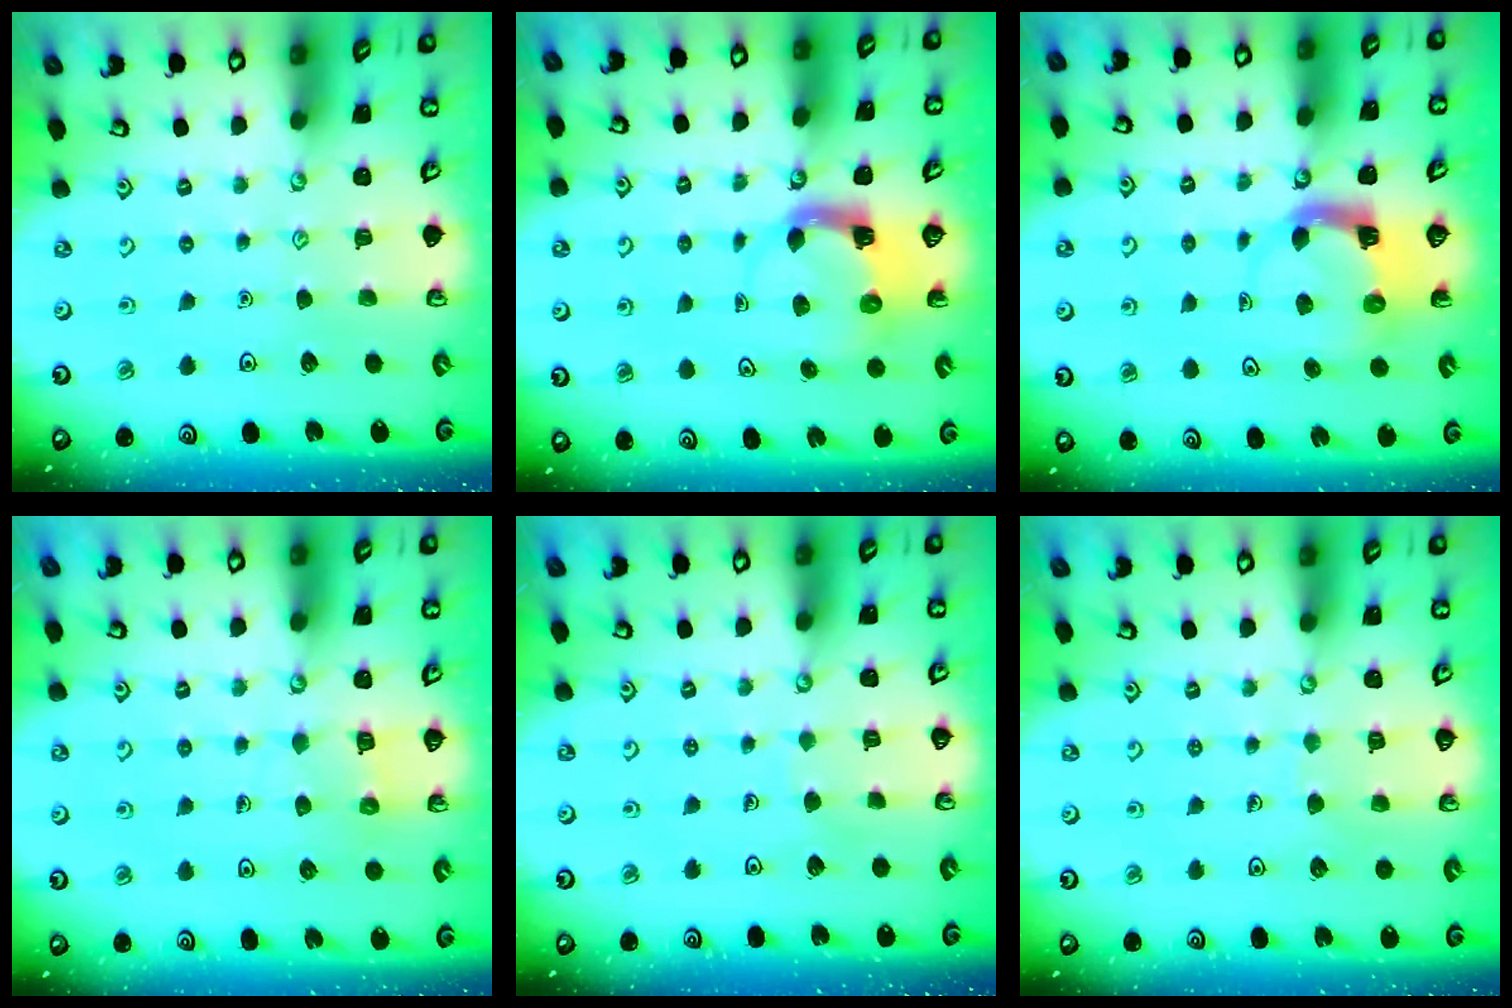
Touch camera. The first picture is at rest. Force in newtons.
{"total": 3.9, "press": 3.9, "slide": 0.6}
{"total": 4.2, "press": 4.2, "slide": 0.2}
{"total": 6.1, "press": 6.1, "slide": 0.6}
{"total": 3.2, "press": 3.2, "slide": 0.2}
{"total": 4.2, "press": 4.2, "slide": 0.3}